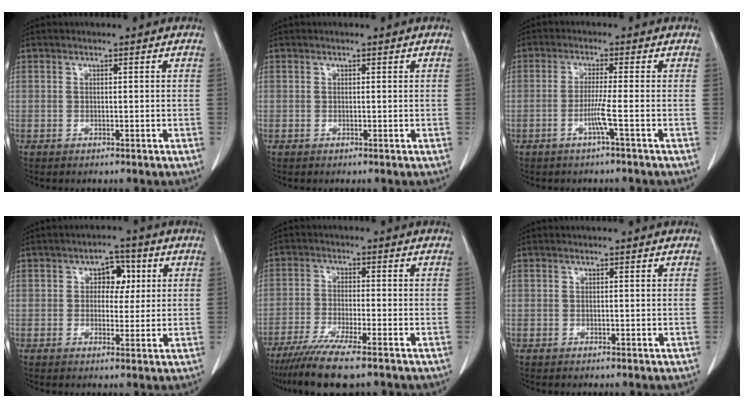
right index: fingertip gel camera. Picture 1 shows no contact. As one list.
[{"total": 0.0}, {"total": 3.4, "force": [-1.3, -1.1, 2.9], "torque": [-0.062, -0.007, -0.029]}, {"total": 4.5, "force": [1.1, 3.0, 3.1], "torque": [-0.039, 0.014, 0.016]}, {"total": 9.2, "force": [-7.2, 0.1, 5.8], "torque": [-0.095, -0.025, -0.120]}, {"total": 0.0}]